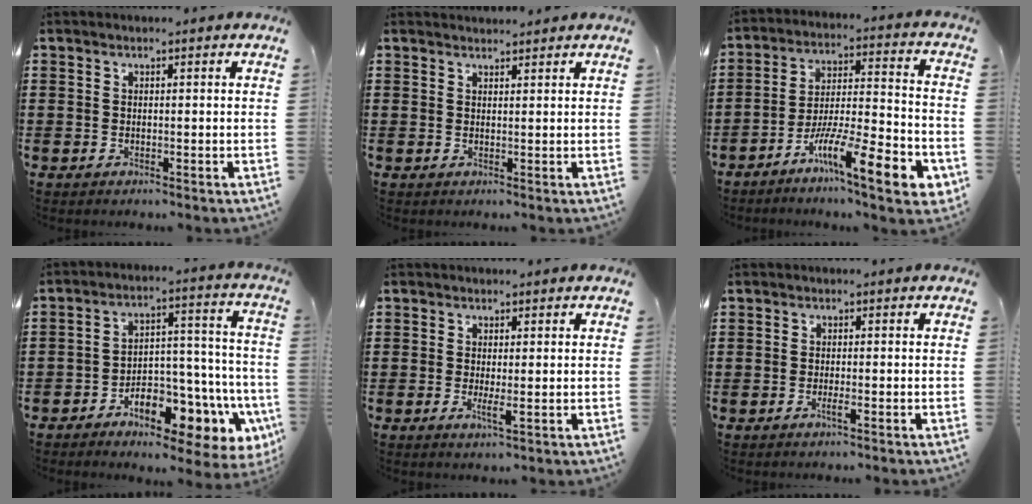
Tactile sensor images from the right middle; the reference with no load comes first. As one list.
[{"total": 1.3, "force": [1.3, 0.1, 0.0], "torque": [-0.003, 0.001, 0.025]}, {"total": 13.1, "force": [-8.3, 2.2, 9.9], "torque": [-0.168, 0.011, -0.150]}, {"total": 9.5, "force": [-5.8, 4.9, 5.7], "torque": [-0.082, 0.007, -0.099]}, {"total": 1.8, "force": [-0.1, 0.4, 1.7], "torque": [-0.031, -0.003, -0.002]}, {"total": 1.1, "force": [-0.7, 0.1, 0.8], "torque": [-0.016, -0.004, -0.012]}]